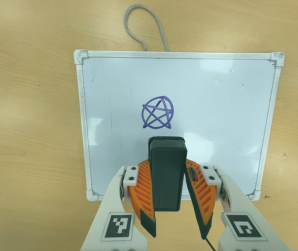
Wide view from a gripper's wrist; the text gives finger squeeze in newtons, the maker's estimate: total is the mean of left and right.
{"total": 6.7, "left": 5.5, "right": 7.9}